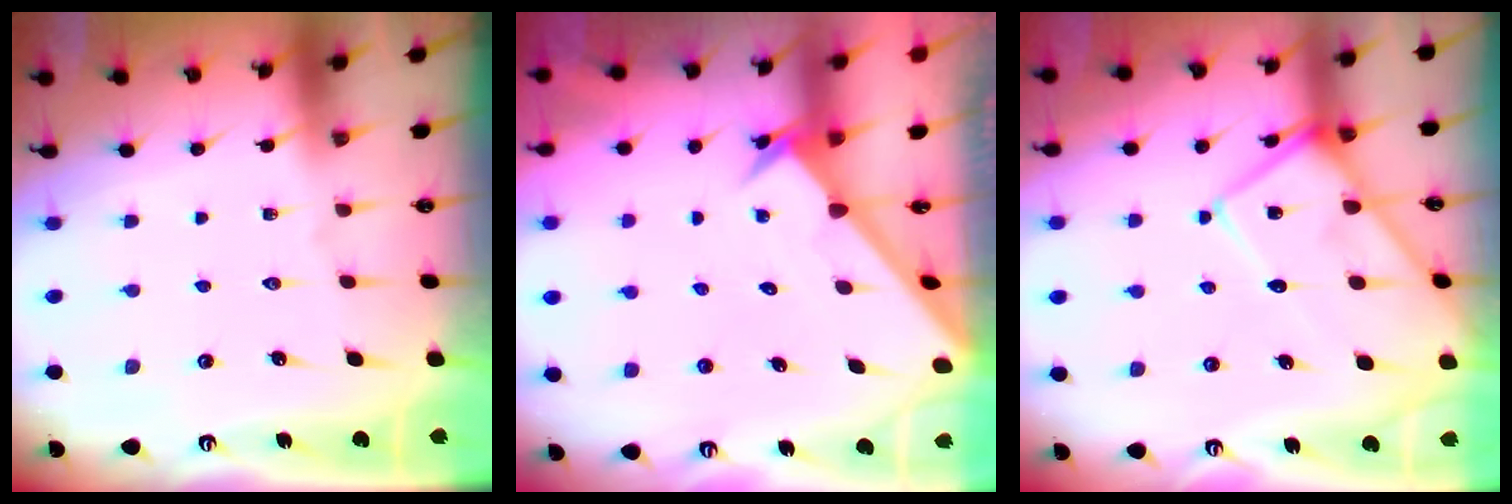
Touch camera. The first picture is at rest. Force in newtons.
{"total": 2.5, "press": 2.5, "slide": 0.2}
{"total": 11.7, "press": 11.6, "slide": 1.3}